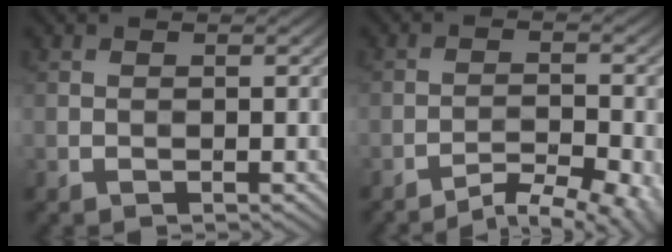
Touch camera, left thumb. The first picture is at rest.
{"total": 6.6, "force": [-5.2, 1.6, 3.8], "torque": [-0.063, 0.003, -0.073]}